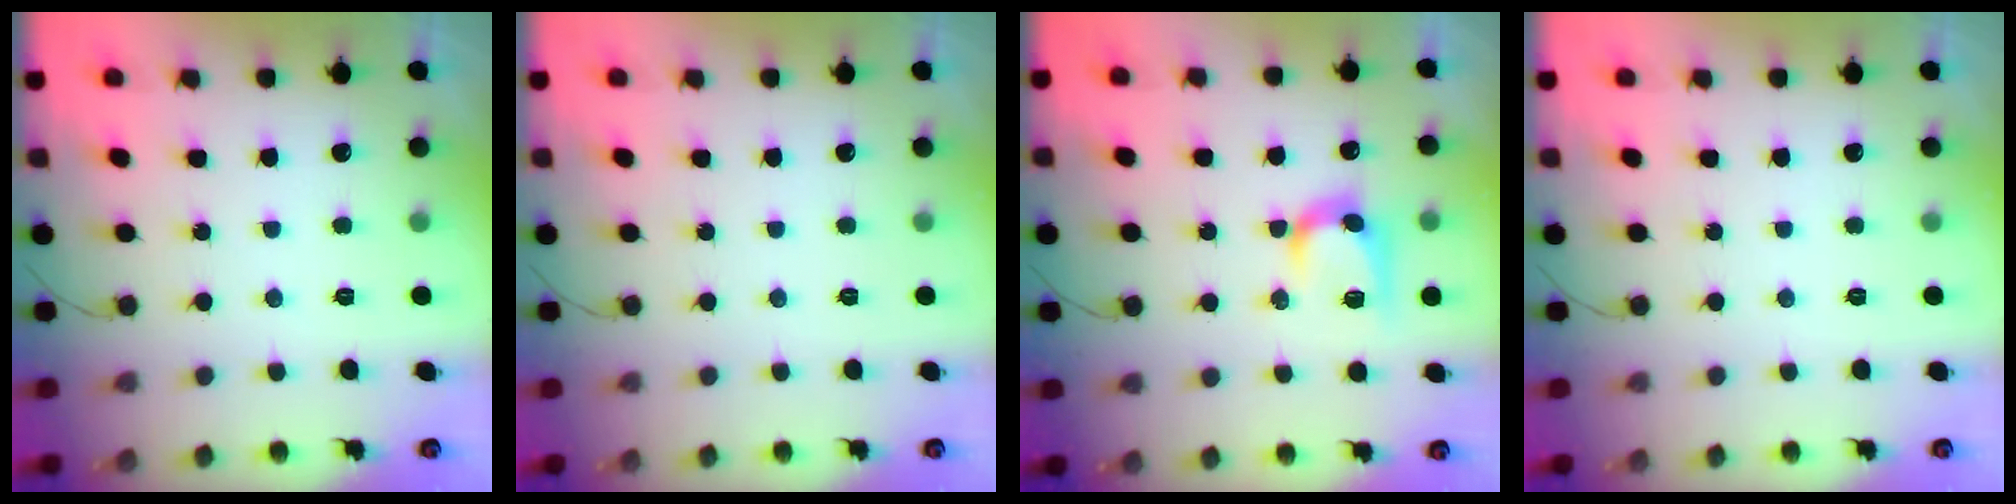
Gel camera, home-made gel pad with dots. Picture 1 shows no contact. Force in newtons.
{"total": 0.0}
{"total": 10.6, "press": 10.6, "slide": 0.2}
{"total": 0.0}